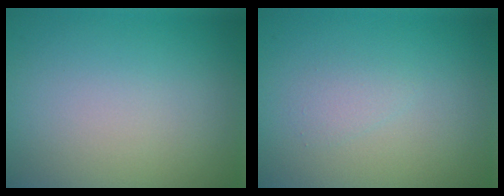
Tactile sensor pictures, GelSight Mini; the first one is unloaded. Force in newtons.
{"total": 1.1, "press": 1.1, "slide": 0.1}